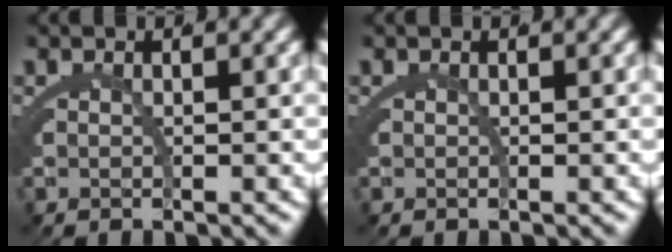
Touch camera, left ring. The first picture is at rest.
{"total": 0.0}